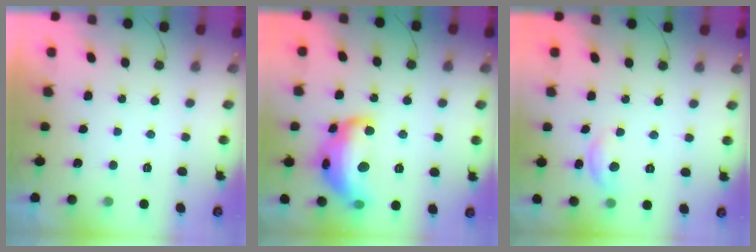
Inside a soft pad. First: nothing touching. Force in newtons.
{"total": 18.8, "press": 18.8, "slide": 0.9}
{"total": 6.9, "press": 6.9, "slide": 0.5}